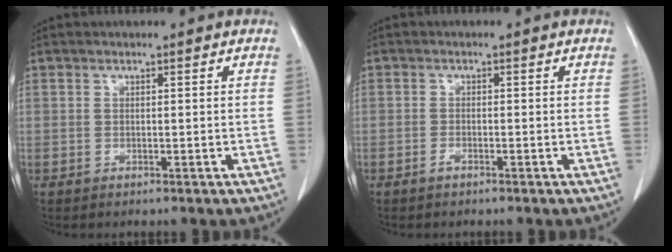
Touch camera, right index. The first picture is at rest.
{"total": 0.8, "force": [-0.7, 0.3, 0.5], "torque": [-0.008, 0.002, -0.012]}